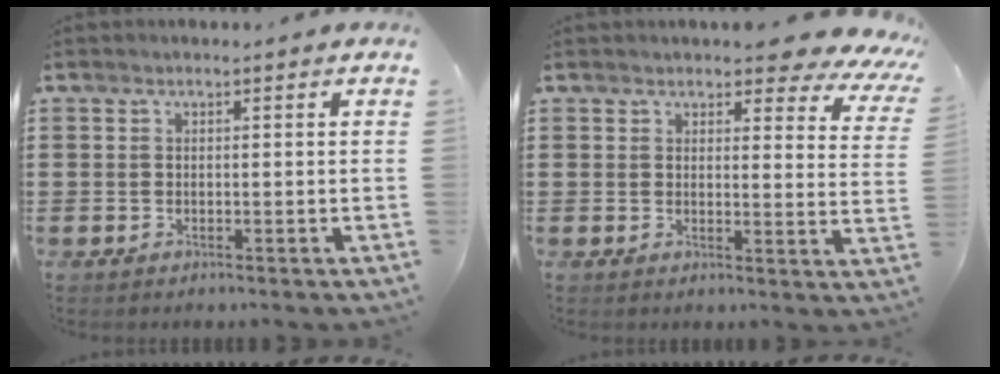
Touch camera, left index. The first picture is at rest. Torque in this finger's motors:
{"motor_torque": [2.14, 0.00, 0.22, 0.07]}